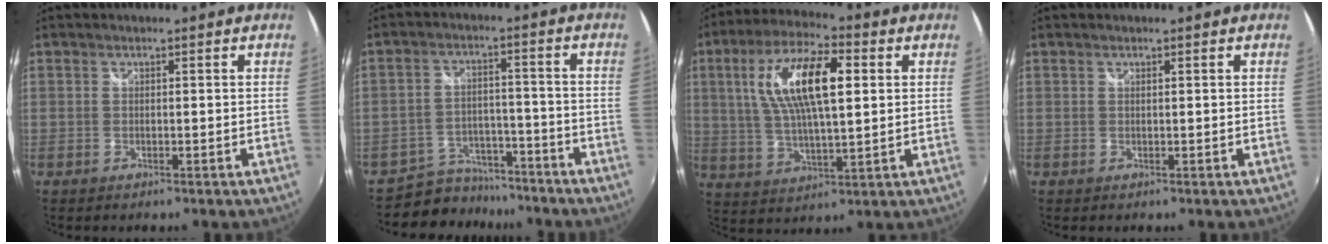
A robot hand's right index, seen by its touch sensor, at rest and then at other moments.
{"total": 9.1, "force": [-8.0, 4.4, 0.8], "torque": [-0.033, 0.019, -0.119]}
{"total": 15.5, "force": [4.1, 5.6, 13.9], "torque": [-0.261, 0.017, 0.073]}
{"total": 0.0}